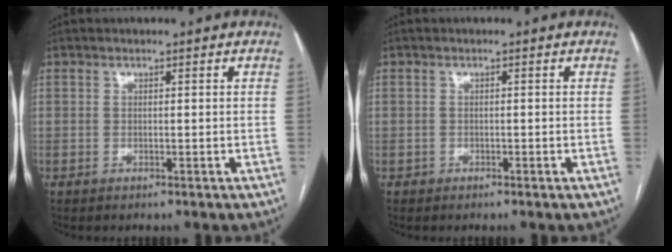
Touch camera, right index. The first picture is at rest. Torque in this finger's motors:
{"motor_torque": [-1.53, -0.62, -1.05, -0.21]}